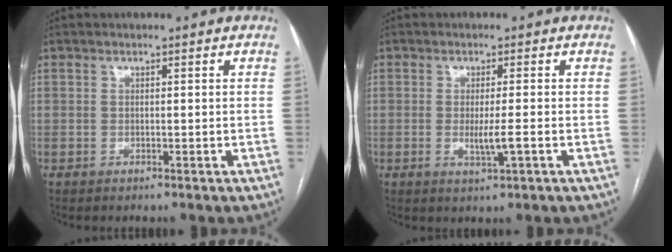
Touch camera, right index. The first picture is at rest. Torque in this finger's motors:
{"motor_torque": [-0.04, -0.04, -0.06, 0.00]}